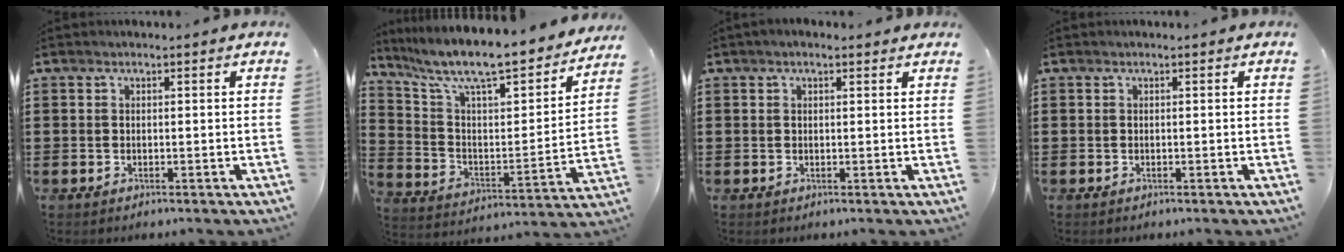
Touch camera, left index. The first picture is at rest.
{"total": 9.2, "force": [7.8, 1.4, 4.6], "torque": [-0.111, -0.071, 0.125]}
{"total": 1.0, "force": [0.6, 0.4, 0.7], "torque": [-0.014, 0.005, 0.010]}
{"total": 0.0}